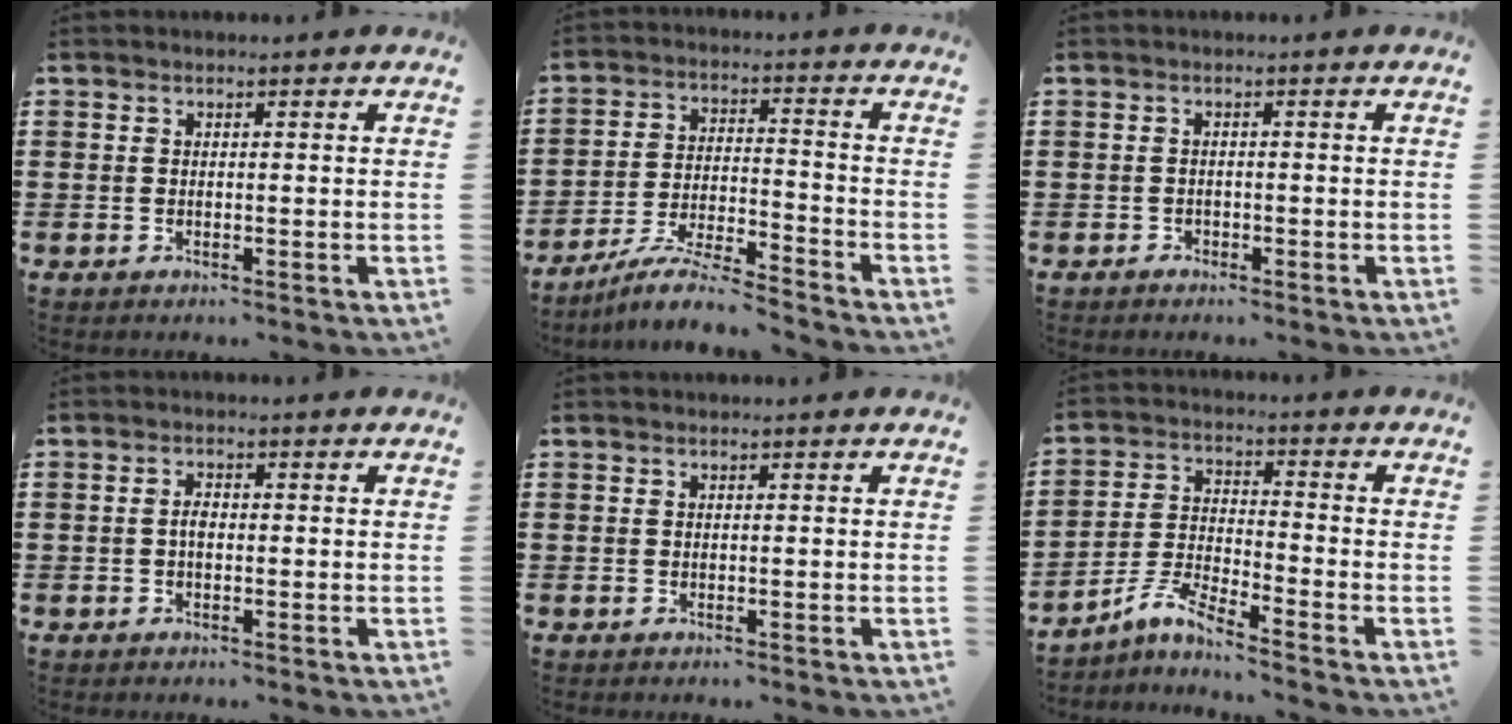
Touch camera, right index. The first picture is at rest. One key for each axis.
{"total": 7.7, "fx": -7.2, "fy": -0.1, "fz": 2.8, "tx": -0.057, "ty": -0.002, "tz": -0.141}
{"total": 1.0, "fx": -0.9, "fy": 0.4, "fz": 0.0, "tx": -0.002, "ty": 0.002, "tz": -0.021}
{"total": 1.7, "fx": -0.3, "fy": 0.8, "fz": 1.4, "tx": -0.028, "ty": 0.004, "tz": -0.007}
{"total": 0.0}
{"total": 5.4, "fx": -4.9, "fy": -0.1, "fz": 2.4, "tx": -0.071, "ty": -0.014, "tz": -0.102}